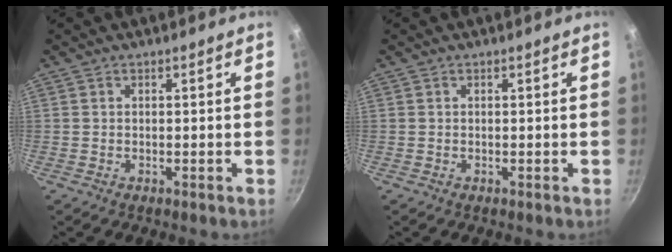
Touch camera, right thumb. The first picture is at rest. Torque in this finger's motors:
{"motor_torque": [0.00, 0.00, 0.00, 0.00, 0.00]}